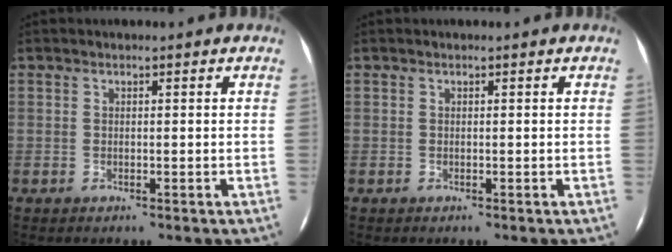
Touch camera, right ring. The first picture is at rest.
{"total": 0.0}